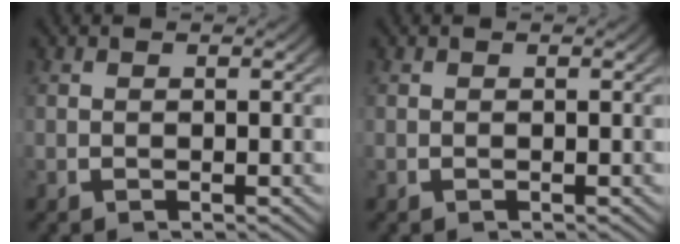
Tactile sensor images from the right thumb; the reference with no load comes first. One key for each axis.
{"total": 0.0}